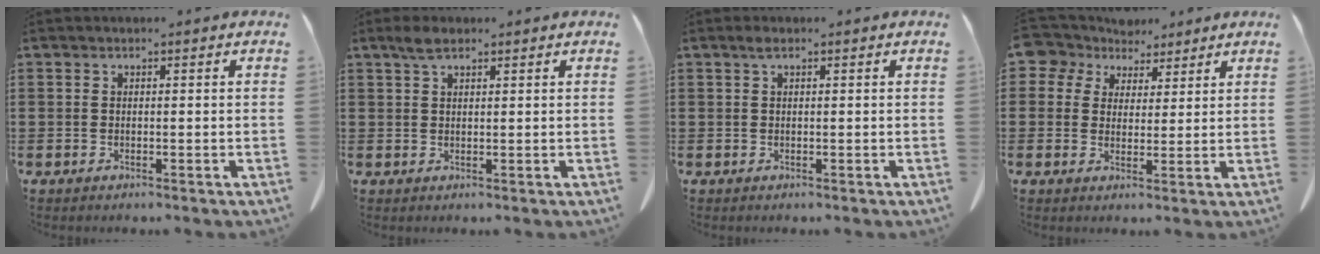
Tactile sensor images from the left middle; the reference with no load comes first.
{"total": 2.6, "force": [1.6, 0.9, 1.8], "torque": [-0.040, 0.005, 0.028]}
{"total": 0.9, "force": [0.4, 0.2, 0.7], "torque": [-0.015, 0.004, 0.007]}
{"total": 5.6, "force": [3.9, 4.0, 0.6], "torque": [-0.035, -0.010, 0.070]}